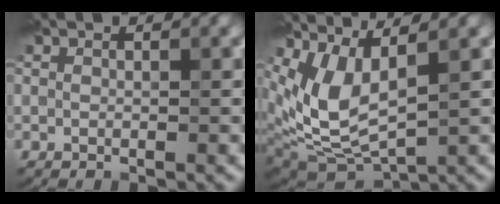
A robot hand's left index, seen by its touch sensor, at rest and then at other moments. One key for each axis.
{"total": 5.8, "fx": 2.2, "fy": 2.4, "fz": 4.8, "tx": -0.114, "ty": -0.017, "tz": 0.053}